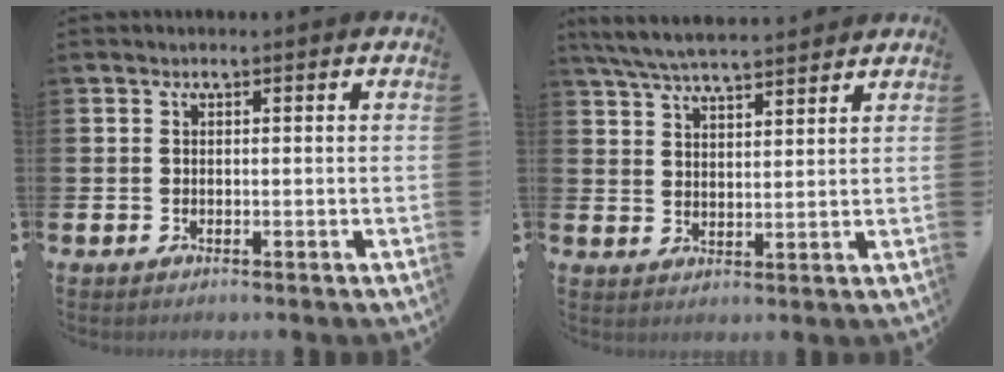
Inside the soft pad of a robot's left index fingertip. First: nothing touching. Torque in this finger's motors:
{"motor_torque": [1.06, -1.08, 0.18, 0.08]}